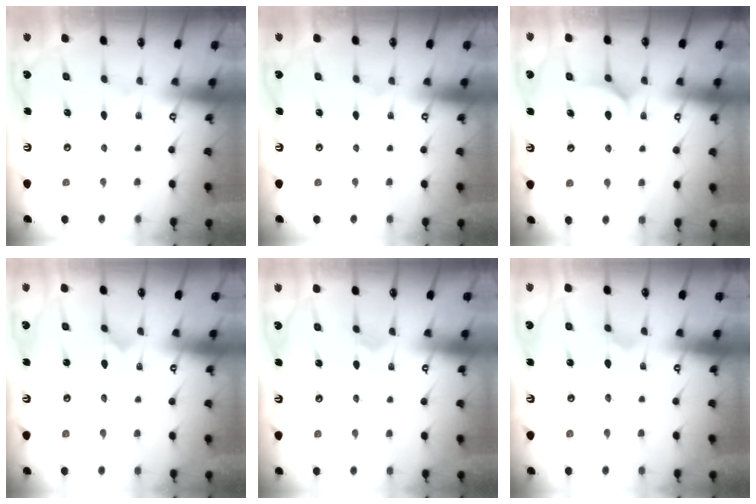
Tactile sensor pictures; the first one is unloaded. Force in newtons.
{"total": 0.0}
{"total": 6.1, "press": 6.0, "slide": 0.4}
{"total": 0.8, "press": 0.8, "slide": 0.1}
{"total": 2.3, "press": 2.3, "slide": 0.2}
{"total": 1.8, "press": 1.7, "slide": 0.4}